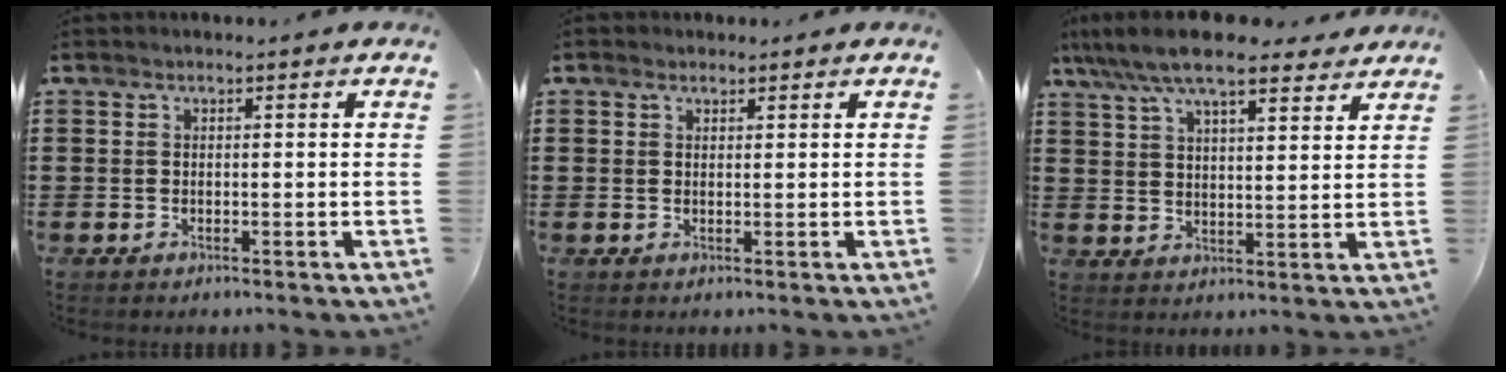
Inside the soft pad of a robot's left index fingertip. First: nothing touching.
{"total": 1.0, "force": [0.8, 0.6, 0.2], "torque": [-0.006, 0.004, 0.016]}
{"total": 8.9, "force": [7.6, 1.9, 4.3], "torque": [-0.108, -0.019, 0.137]}